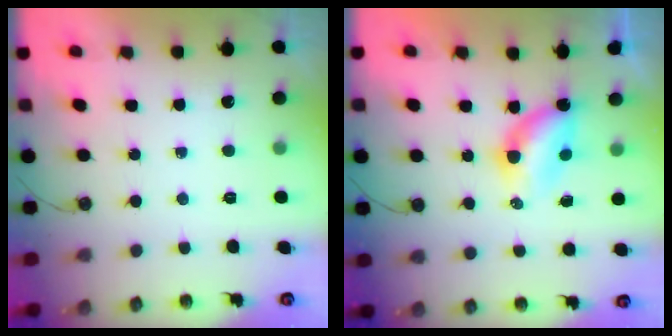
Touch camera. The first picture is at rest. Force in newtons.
{"total": 5.2, "press": 5.2, "slide": 0.3}